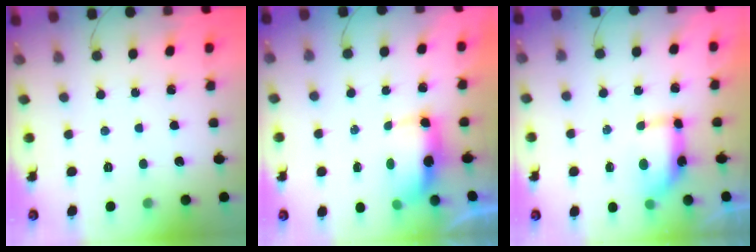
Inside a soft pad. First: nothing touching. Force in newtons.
{"total": 6.6, "press": 6.6, "slide": 0.6}
{"total": 7.3, "press": 7.3, "slide": 0.7}